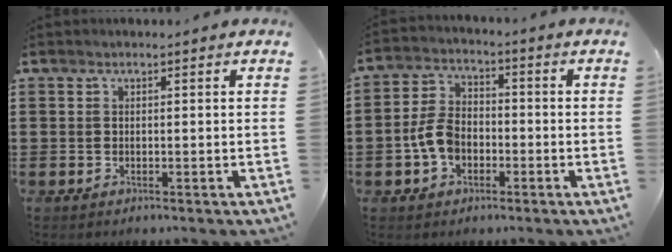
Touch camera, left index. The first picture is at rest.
{"total": 6.3, "force": [-1.9, 4.2, 4.3], "torque": [-0.111, 0.004, -0.045]}